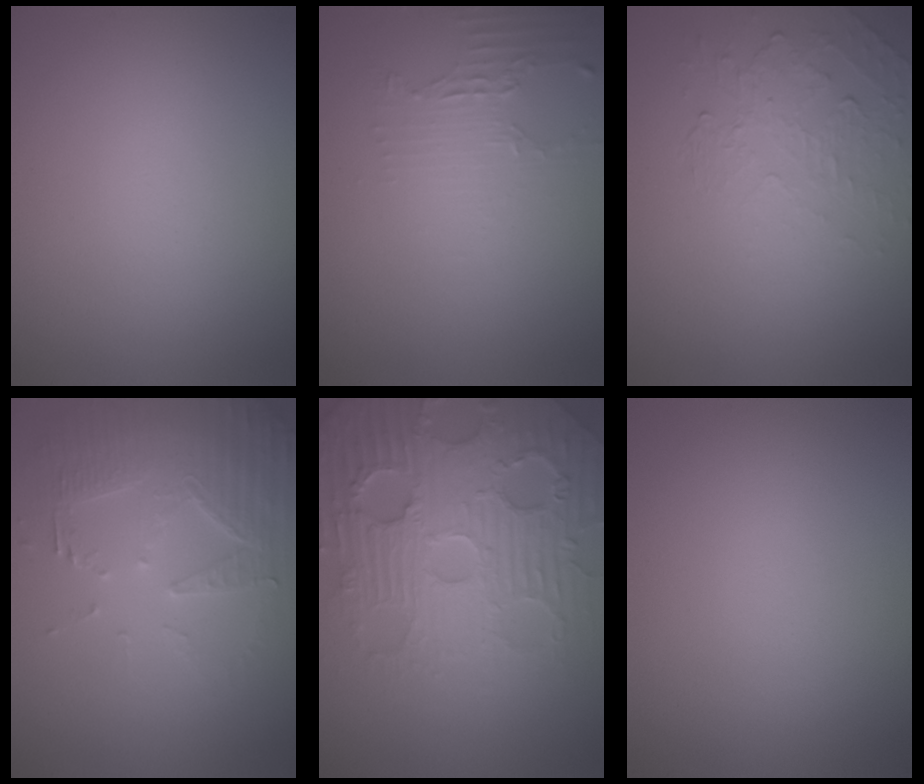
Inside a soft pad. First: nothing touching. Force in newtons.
{"total": 2.0, "press": 1.4, "slide": 1.4}
{"total": 2.1, "press": 0.9, "slide": 1.9}
{"total": 5.0, "press": 3.9, "slide": 3.2}
{"total": 7.8, "press": 7.7, "slide": 1.7}
{"total": 0.0}